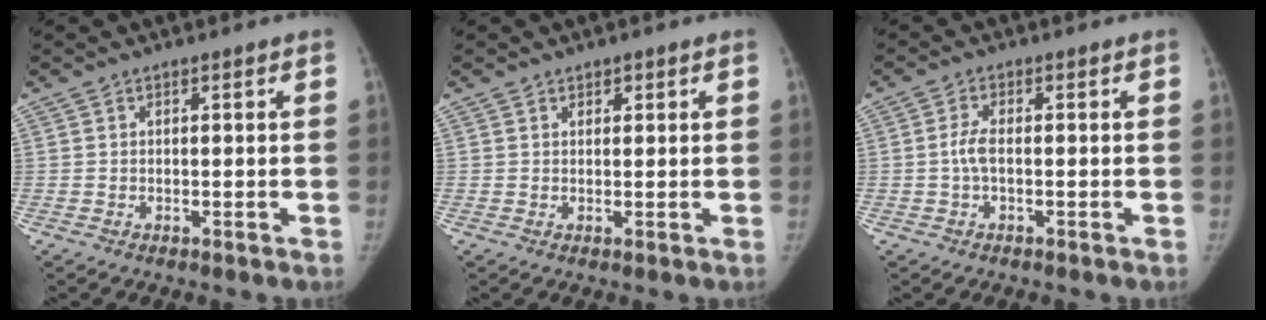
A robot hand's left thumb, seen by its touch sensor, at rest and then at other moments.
{"total": 1.4, "force": [0.9, 0.9, 0.5], "torque": [0.004, -0.004, 0.011]}
{"total": 2.8, "force": [-0.3, 1.1, 2.6], "torque": [-0.059, 0.003, -0.008]}